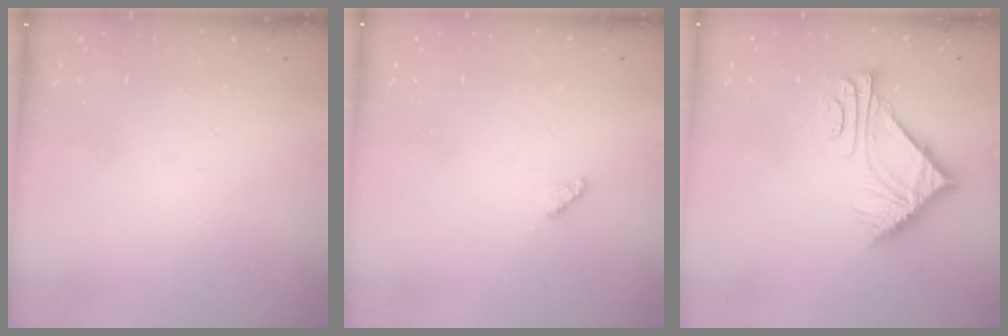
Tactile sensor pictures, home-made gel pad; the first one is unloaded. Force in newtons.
{"total": 2.9, "press": 2.9, "slide": 0.3}
{"total": 7.7, "press": 7.7, "slide": 0.1}